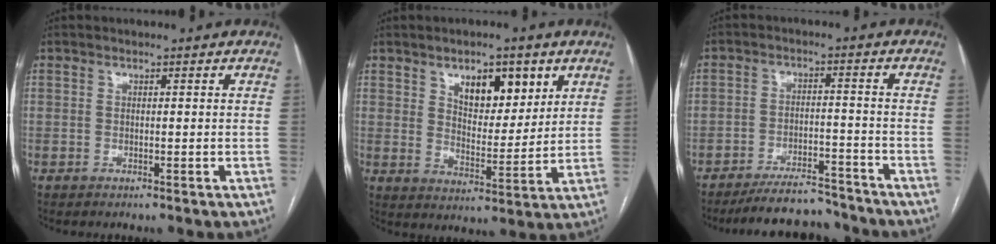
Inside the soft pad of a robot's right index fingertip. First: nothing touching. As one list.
[{"total": 9.2, "force": [4.9, 4.2, 6.6], "torque": [-0.100, 0.002, 0.083]}, {"total": 9.1, "force": [-8.6, 2.3, 1.9], "torque": [-0.018, 0.008, -0.136]}]